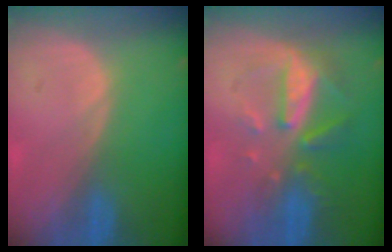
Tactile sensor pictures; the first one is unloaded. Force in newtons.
{"total": 8.0, "press": 7.3, "slide": 3.3}